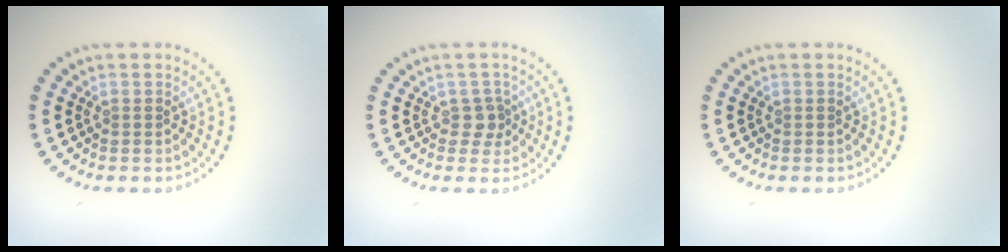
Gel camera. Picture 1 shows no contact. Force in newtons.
{"total": 1.6, "press": 1.3, "slide": 1.0}
{"total": 0.0}